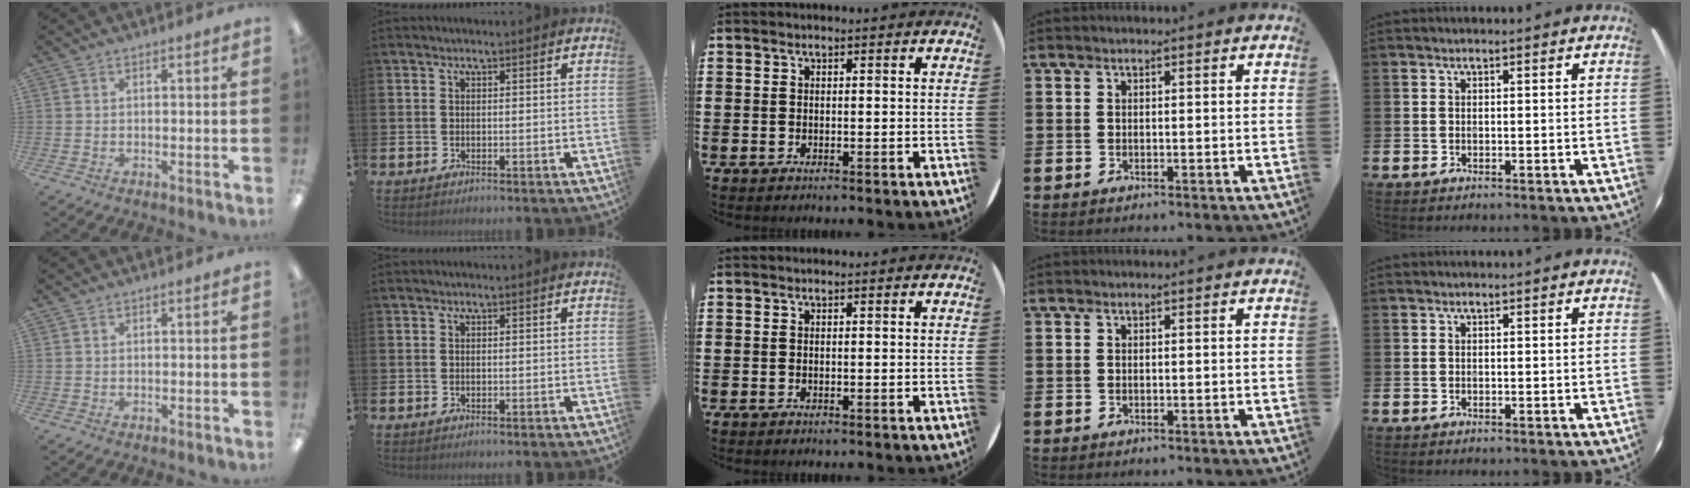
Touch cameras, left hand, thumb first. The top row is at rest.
{}